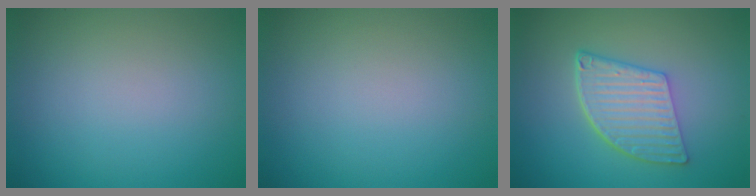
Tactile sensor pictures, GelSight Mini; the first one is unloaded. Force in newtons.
{"total": 0.0}
{"total": 5.6, "press": 4.1, "slide": 3.7}